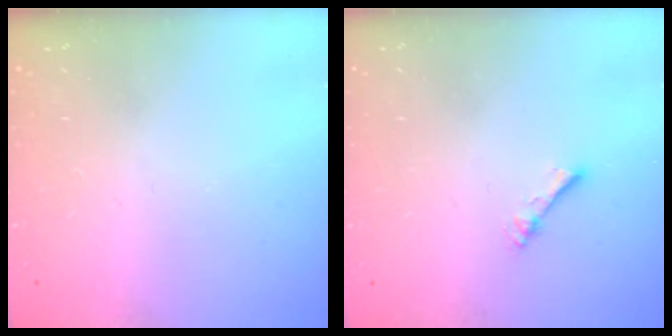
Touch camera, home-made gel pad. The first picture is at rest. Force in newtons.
{"total": 1.7, "press": 1.7, "slide": 0.2}